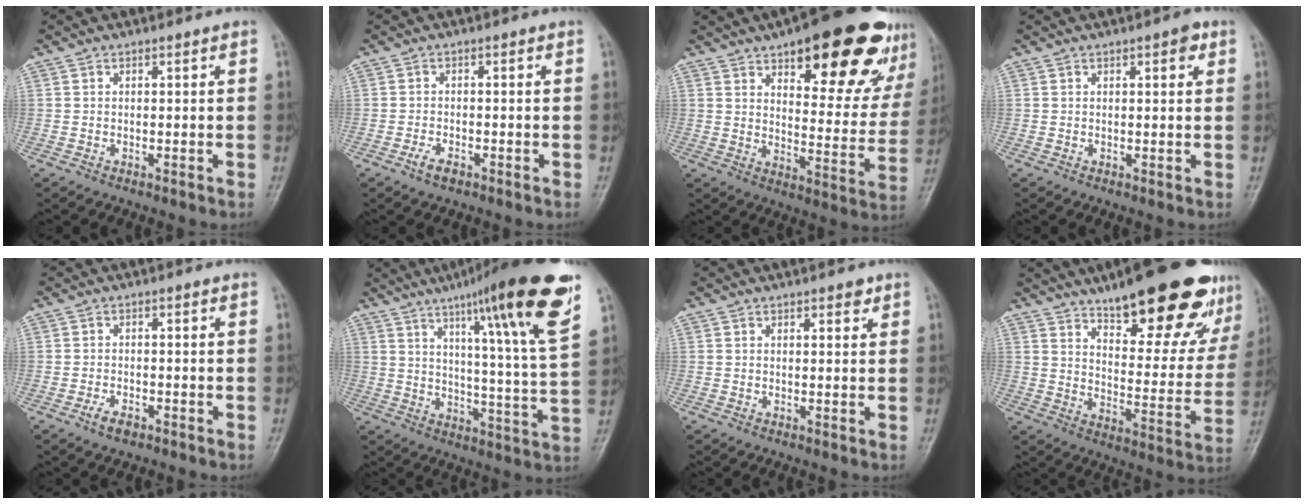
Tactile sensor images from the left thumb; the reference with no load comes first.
{"total": 2.5, "force": [-1.5, 1.2, 1.6], "torque": [-0.035, 0.005, -0.028]}
{"total": 26.0, "force": [15.8, 9.3, 18.4], "torque": [-0.204, -0.056, 0.217]}
{"total": 2.4, "force": [1.2, 0.9, 1.9], "torque": [-0.020, -0.001, 0.013]}
{"total": 2.6, "force": [-1.6, 1.3, 1.6], "torque": [-0.033, 0.005, -0.027]}
{"total": 22.4, "force": [13.1, 1.5, 18.1], "torque": [-0.245, -0.050, 0.186]}
{"total": 2.0, "force": [1.3, 0.9, 1.3], "torque": [-0.008, -0.005, 0.015]}
{"total": 26.3, "force": [17.7, 7.9, 17.7], "torque": [-0.206, -0.071, 0.250]}